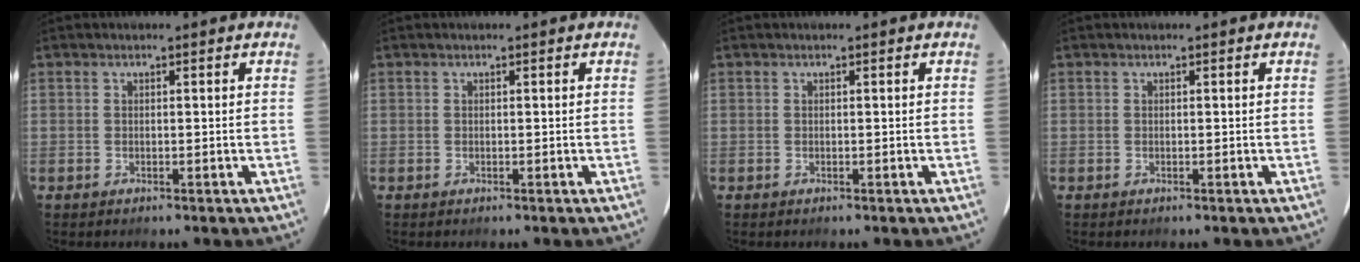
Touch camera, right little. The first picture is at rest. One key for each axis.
{"total": 0.0}
{"total": 0.0}
{"total": 0.0}